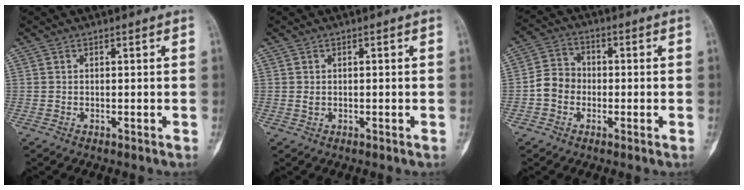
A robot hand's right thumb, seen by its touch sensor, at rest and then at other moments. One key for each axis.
{"total": 0.8, "fx": 0.0, "fy": 0.6, "fz": 0.5, "tx": -0.009, "ty": 0.004, "tz": 0.002}
{"total": 6.1, "fx": -1.4, "fy": 5.3, "fz": 2.7, "tx": -0.030, "ty": 0.022, "tz": -0.039}